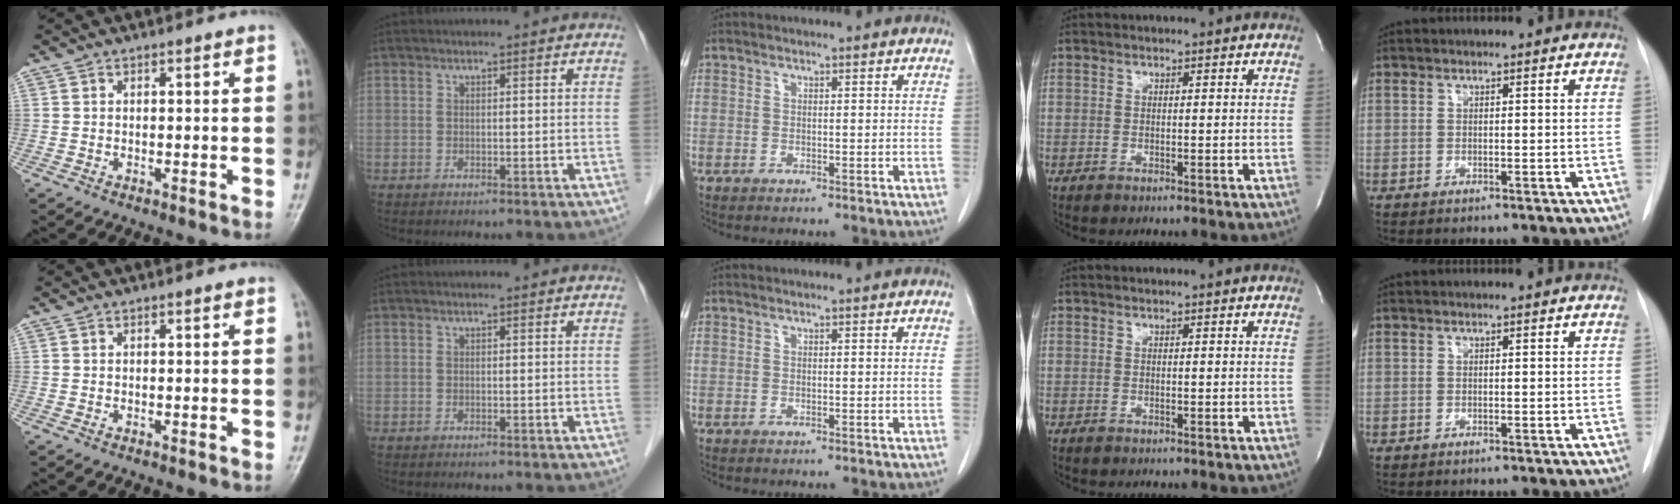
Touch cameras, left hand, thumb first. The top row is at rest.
{}